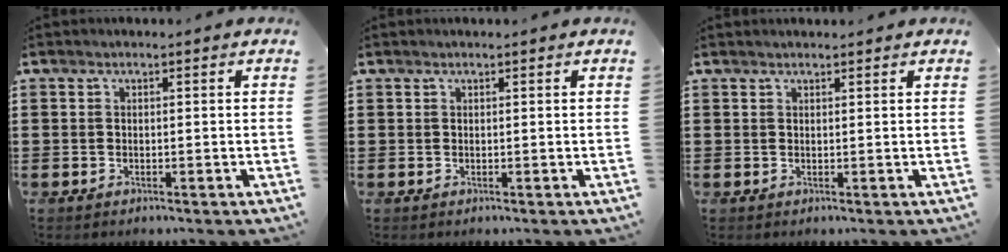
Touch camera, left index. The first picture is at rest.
{"total": 0.0}
{"total": 0.7, "force": [0.7, 0.0, 0.1], "torque": [-0.004, -0.001, 0.014]}